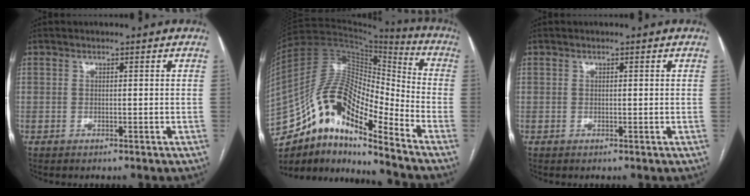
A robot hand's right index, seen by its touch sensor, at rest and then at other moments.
{"total": 18.0, "force": [-11.8, 4.8, 12.7], "torque": [-0.238, 0.036, -0.205]}
{"total": 0.0}